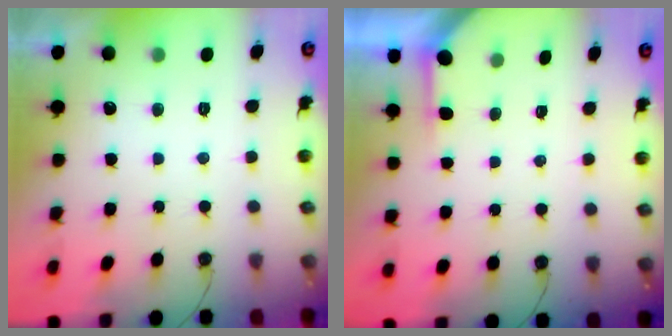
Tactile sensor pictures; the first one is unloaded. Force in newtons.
{"total": 1.9, "press": 1.9, "slide": 0.3}